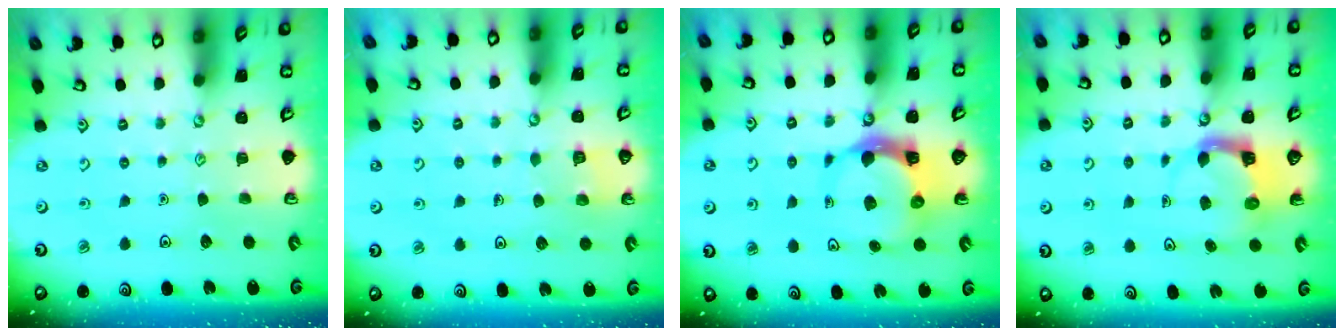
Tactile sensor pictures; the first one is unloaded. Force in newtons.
{"total": 2.5, "press": 2.5, "slide": 0.1}
{"total": 7.4, "press": 7.3, "slide": 1.1}
{"total": 3.9, "press": 3.9, "slide": 0.3}